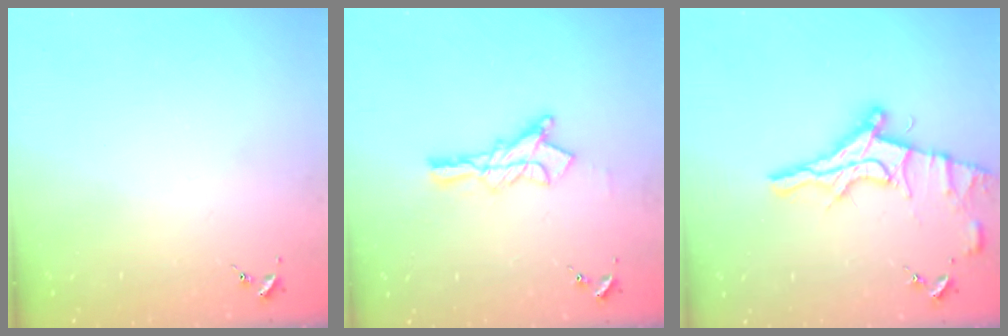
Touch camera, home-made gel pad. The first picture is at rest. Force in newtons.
{"total": 12.1, "press": 12.1, "slide": 0.9}
{"total": 15.5, "press": 15.4, "slide": 1.4}